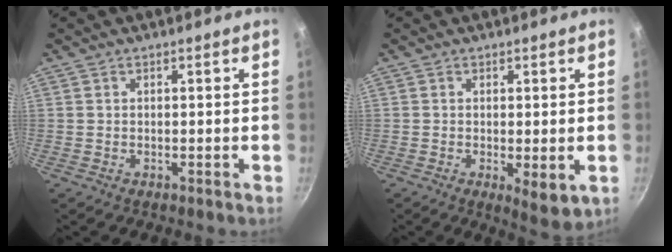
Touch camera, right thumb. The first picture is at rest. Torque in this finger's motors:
{"motor_torque": [-0.17, 0.32, -0.22, 0.25, 0.00]}